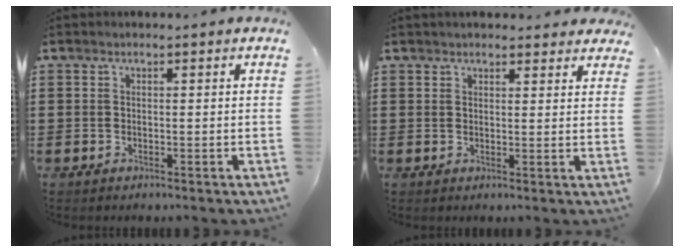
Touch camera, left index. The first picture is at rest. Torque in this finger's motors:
{"motor_torque": [2.14, 0.00, 1.05, 0.08]}